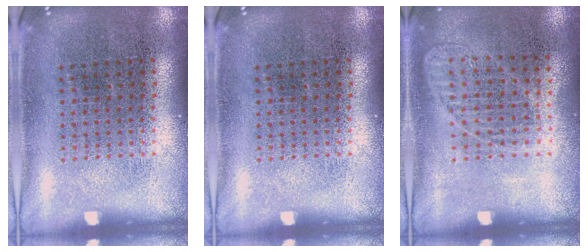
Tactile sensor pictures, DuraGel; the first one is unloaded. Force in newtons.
{"total": 0.0}
{"total": 0.9, "press": 0.9, "slide": 0.1}